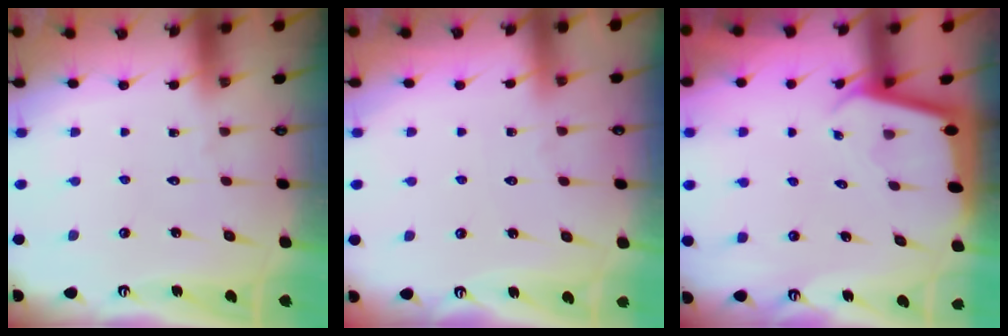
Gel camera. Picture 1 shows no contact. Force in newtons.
{"total": 2.0, "press": 2.0, "slide": 0.3}
{"total": 1.8, "press": 1.8, "slide": 0.1}